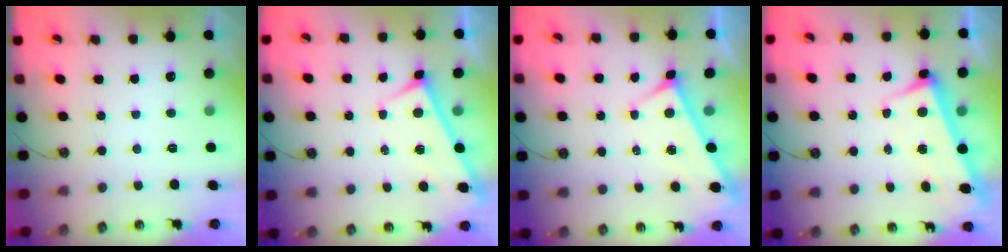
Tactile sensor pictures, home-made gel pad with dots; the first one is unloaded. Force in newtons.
{"total": 3.1, "press": 3.1, "slide": 0.3}
{"total": 3.9, "press": 3.9, "slide": 0.4}
{"total": 1.9, "press": 1.6, "slide": 0.9}